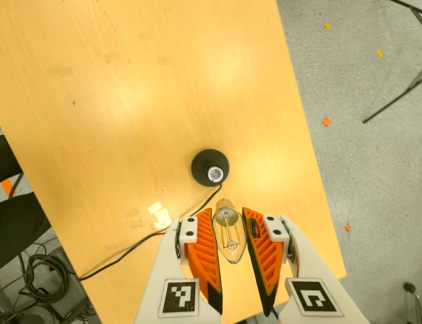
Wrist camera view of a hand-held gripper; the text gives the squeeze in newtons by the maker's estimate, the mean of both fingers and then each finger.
{"total": 14.6, "left": 16.2, "right": 13.1}